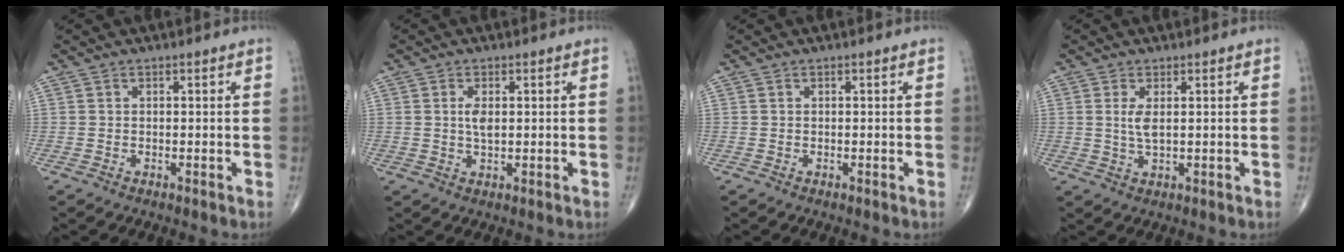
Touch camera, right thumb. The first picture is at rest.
{"total": 2.9, "force": [0.4, 1.3, 2.5], "torque": [-0.048, -0.004, 0.009]}
{"total": 0.0}
{"total": 3.2, "force": [0.6, 1.0, 2.9], "torque": [-0.065, -0.008, 0.017]}